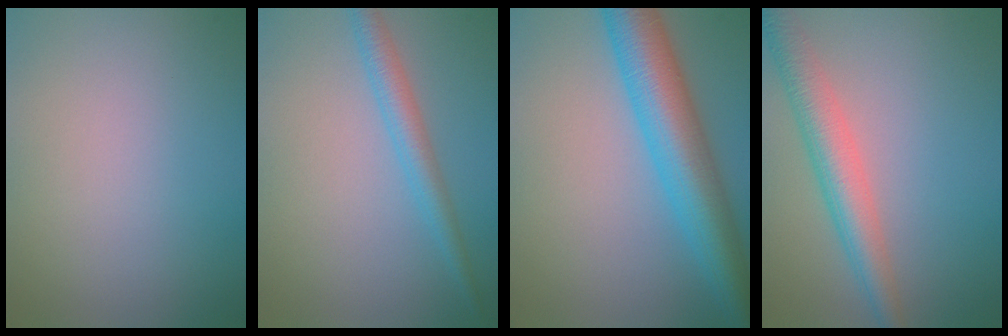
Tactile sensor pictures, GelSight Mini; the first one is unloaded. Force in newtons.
{"total": 2.7, "press": 2.7, "slide": 0.2}
{"total": 8.5, "press": 8.5, "slide": 0.1}
{"total": 4.8, "press": 4.8, "slide": 0.2}